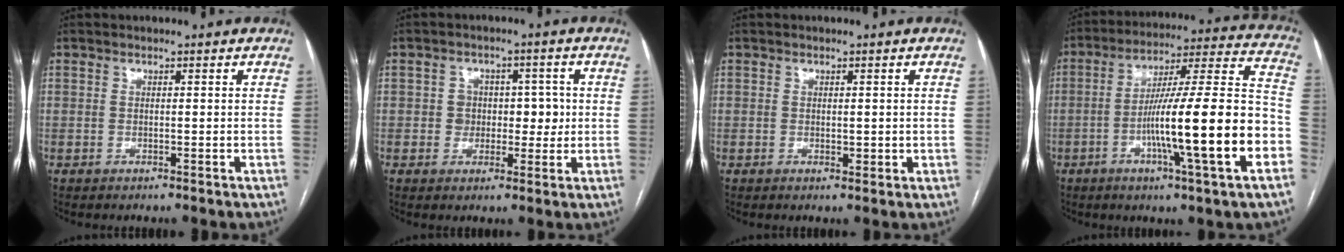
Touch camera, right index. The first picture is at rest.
{"total": 4.9, "force": [0.0, 4.3, 2.2], "torque": [-0.011, 0.022, 0.004]}
{"total": 1.6, "force": [0.1, 1.1, 1.2], "torque": [-0.014, 0.002, 0.004]}
{"total": 21.5, "force": [-6.4, 0.2, 20.5], "torque": [-0.287, 0.005, -0.105]}